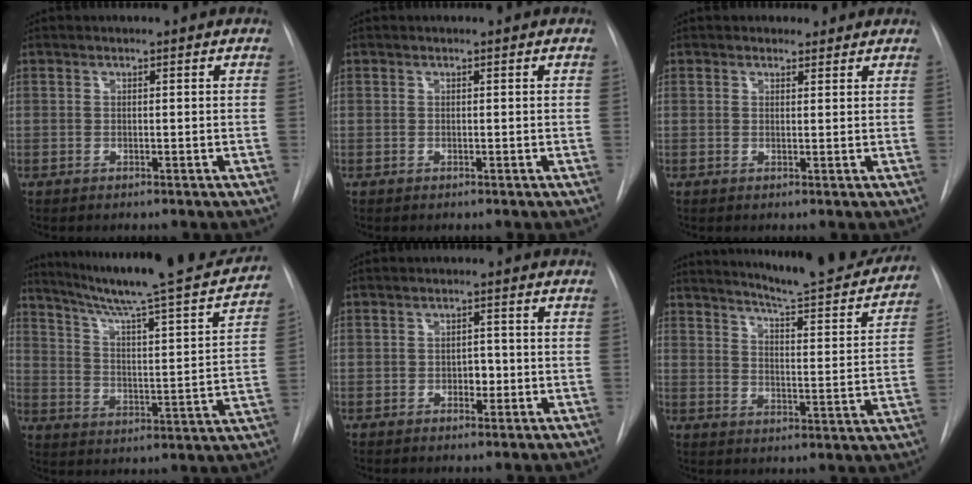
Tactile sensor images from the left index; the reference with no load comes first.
{"total": 0.0}
{"total": 1.9, "force": [1.5, 1.2, 0.0], "torque": [0.004, 0.007, 0.016]}
{"total": 24.7, "force": [21.9, 1.5, 11.2], "torque": [-0.176, -0.041, 0.300]}
{"total": 2.2, "force": [-0.6, 1.4, 1.6], "torque": [-0.018, 0.005, -0.007]}
{"total": 19.8, "force": [18.2, 1.9, 7.6], "torque": [-0.106, -0.055, 0.230]}